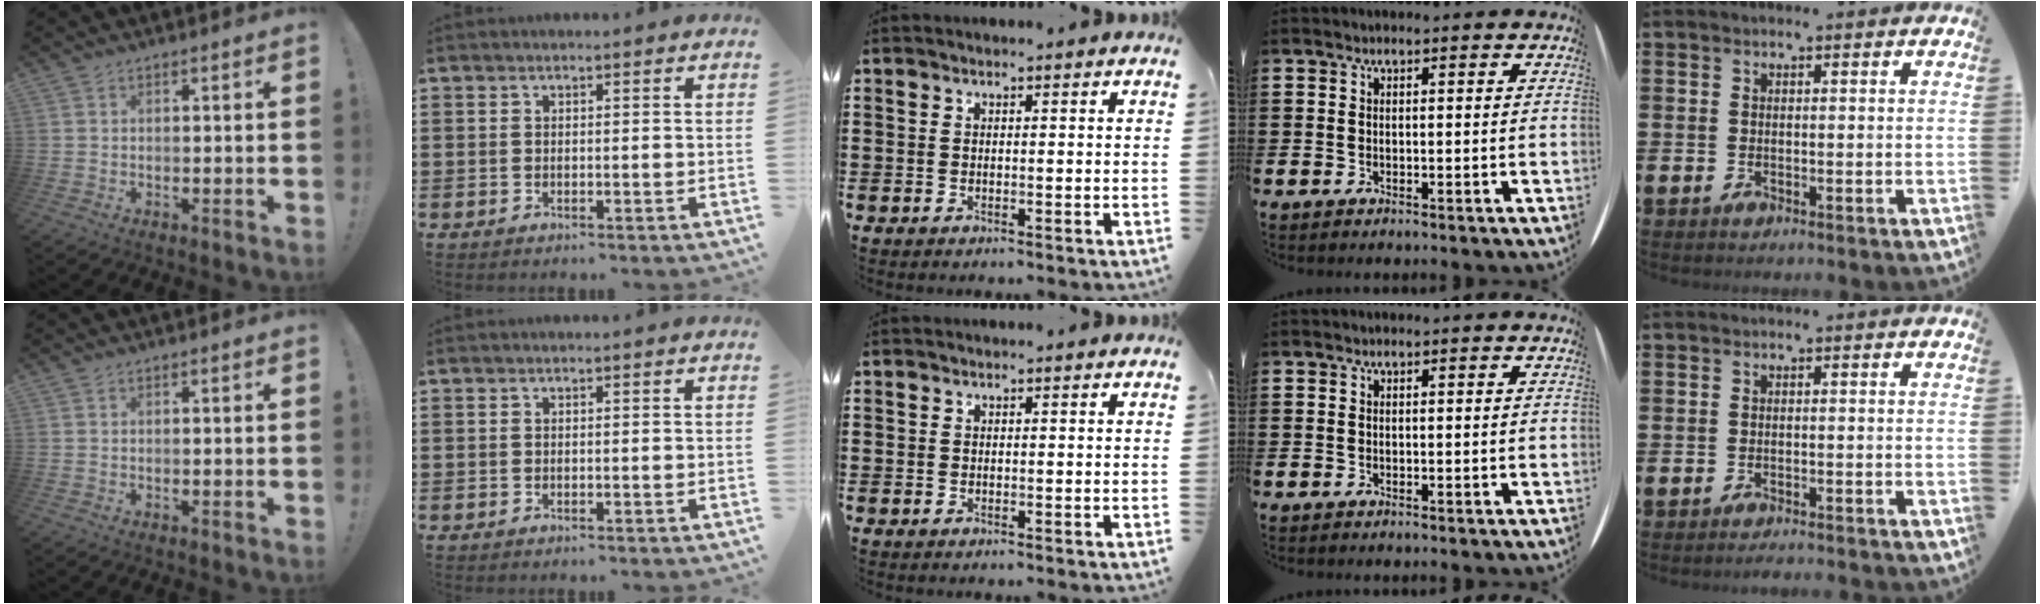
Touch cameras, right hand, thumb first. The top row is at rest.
{"little": {"total": 1.0, "force": [-1.0, -0.1, 0.1], "torque": [-0.003, -0.001, -0.021]}}